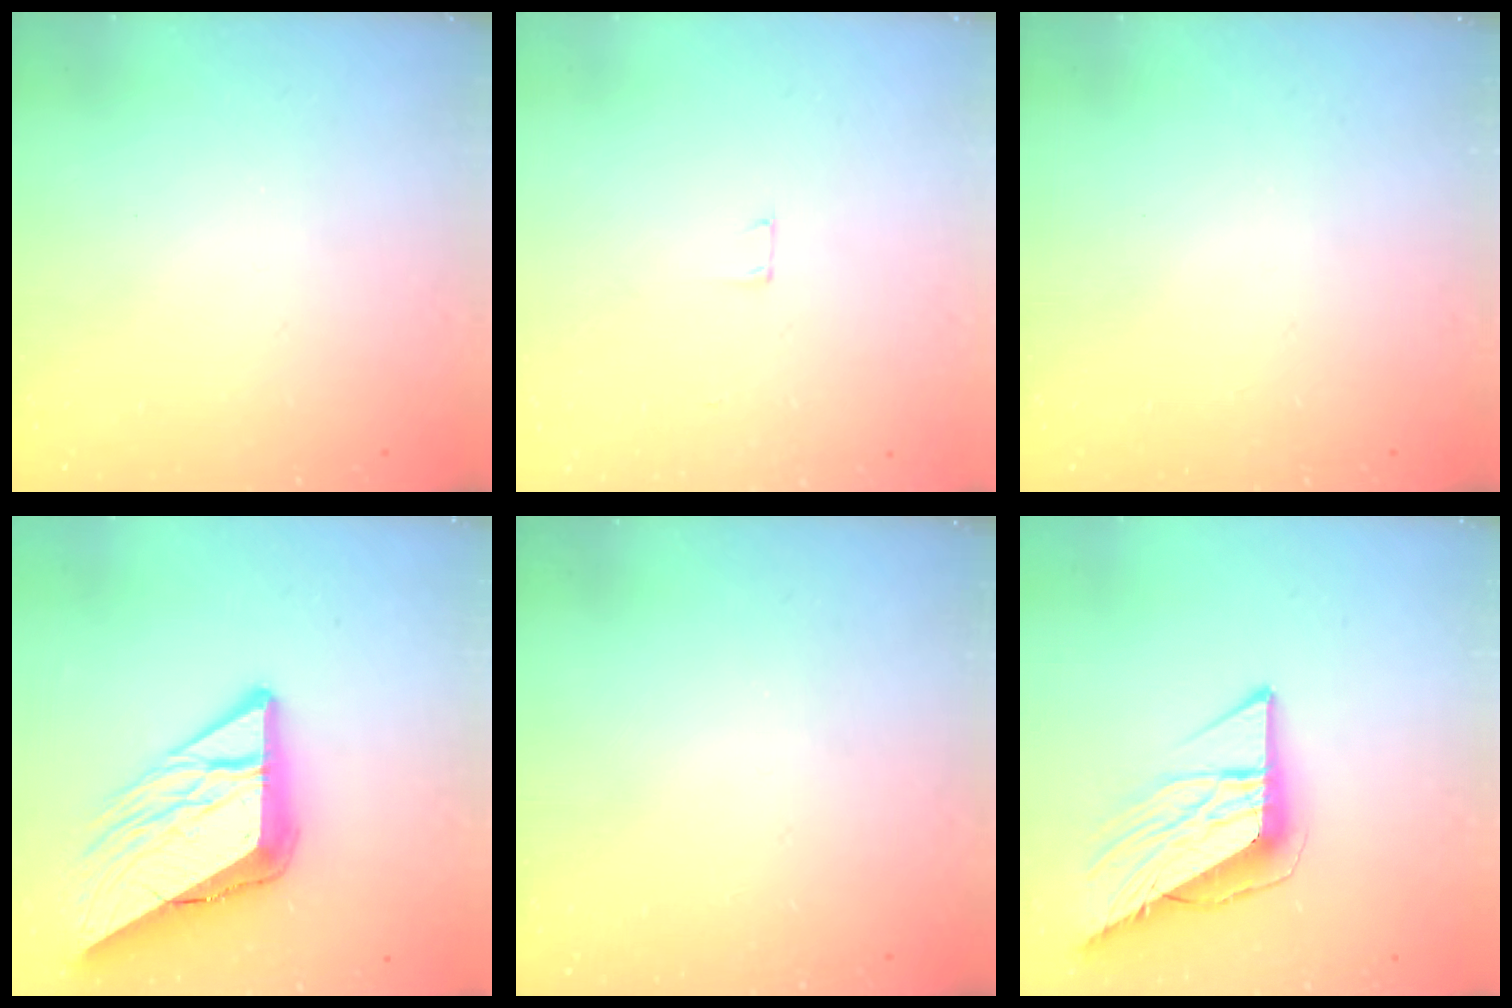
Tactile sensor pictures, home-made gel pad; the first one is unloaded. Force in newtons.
{"total": 2.5, "press": 2.5, "slide": 0.2}
{"total": 0.0}
{"total": 17.8, "press": 17.7, "slide": 2.2}
{"total": 0.0}
{"total": 11.4, "press": 11.3, "slide": 1.3}